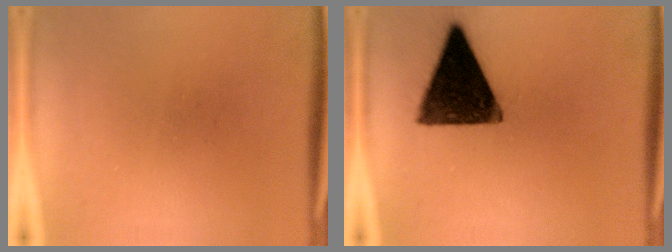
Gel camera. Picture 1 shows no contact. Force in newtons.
{"total": 14.9}